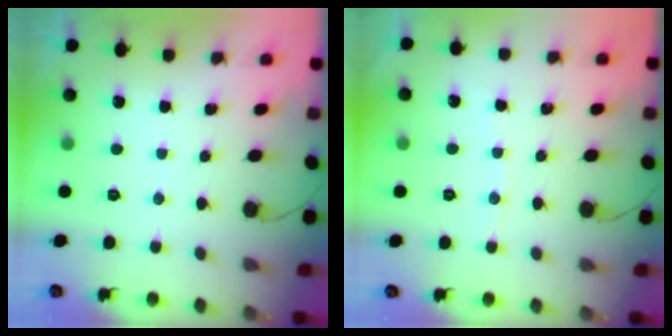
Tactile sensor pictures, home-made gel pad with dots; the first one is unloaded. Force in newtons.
{"total": 3.0, "press": 2.9, "slide": 0.4}